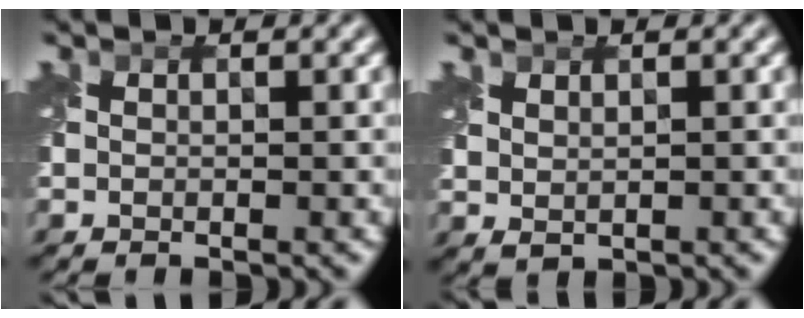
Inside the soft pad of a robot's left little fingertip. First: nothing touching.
{"total": 1.1, "force": [0.8, 0.5, 0.6], "torque": [-0.016, -0.003, 0.021]}